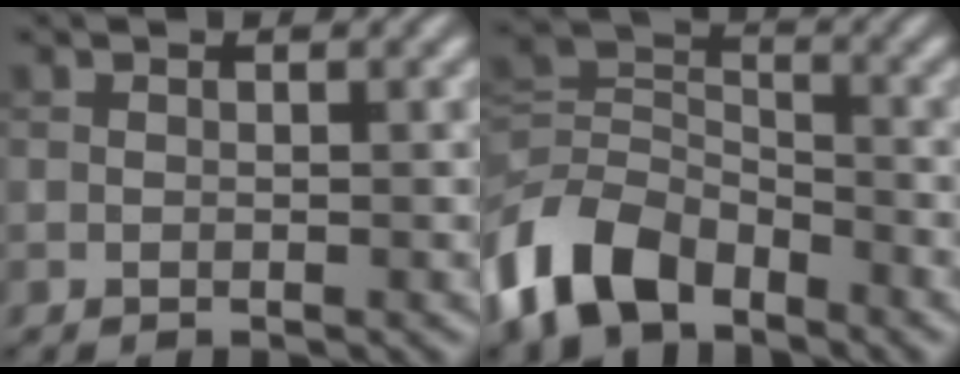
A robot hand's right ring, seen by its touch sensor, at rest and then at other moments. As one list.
[{"total": 7.8, "force": [-5.0, 4.6, 4.0], "torque": [-0.087, -0.004, -0.111]}]